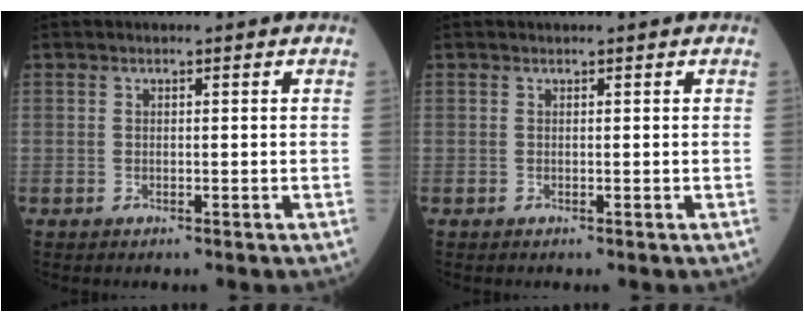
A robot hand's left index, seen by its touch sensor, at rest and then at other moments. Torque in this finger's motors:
{"motor_torque": [0.04, 0.02, 0.02, 0.00]}